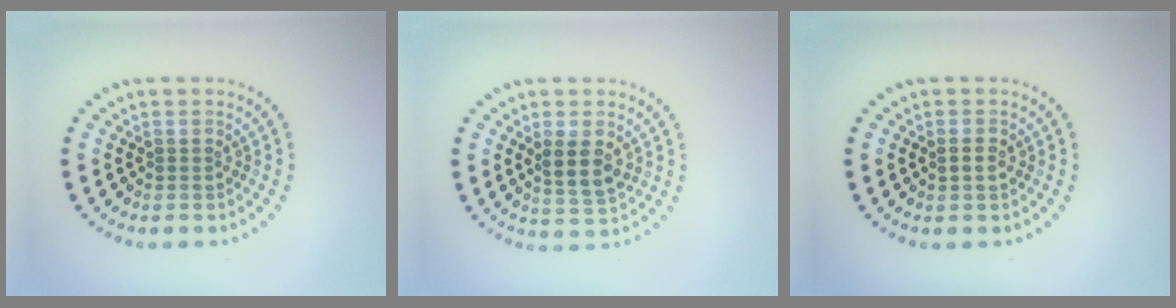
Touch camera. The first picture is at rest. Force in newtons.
{"total": 3.0, "press": 2.8, "slide": 1.1}
{"total": 1.0, "press": 1.0, "slide": 0.1}